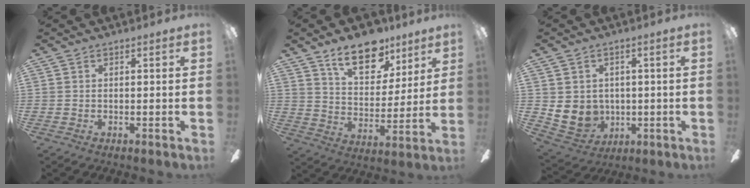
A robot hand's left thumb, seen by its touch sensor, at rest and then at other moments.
{"total": 15.5, "force": [10.8, 7.8, 7.9], "torque": [-0.113, -0.056, 0.191]}
{"total": 7.5, "force": [0.9, 7.1, 2.4], "torque": [-0.079, -0.006, 0.024]}